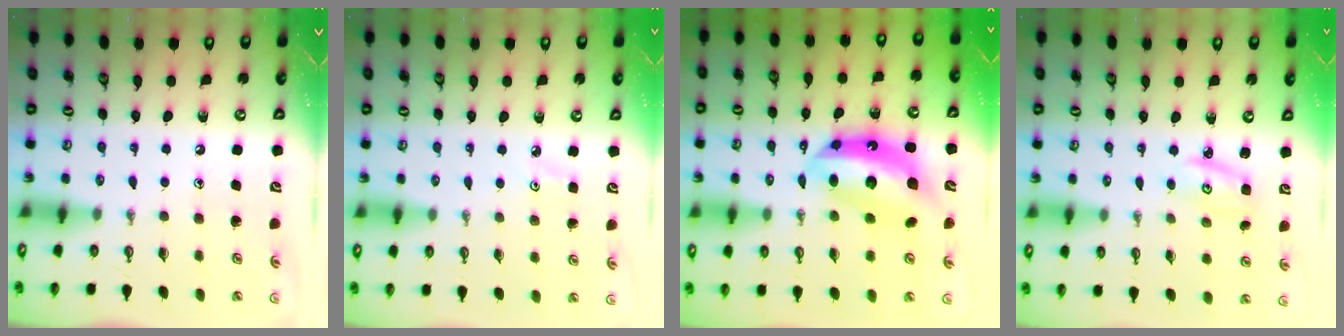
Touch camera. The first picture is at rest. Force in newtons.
{"total": 2.8, "press": 2.8, "slide": 0.4}
{"total": 13.6, "press": 13.6, "slide": 1.1}
{"total": 2.4, "press": 2.4, "slide": 0.2}